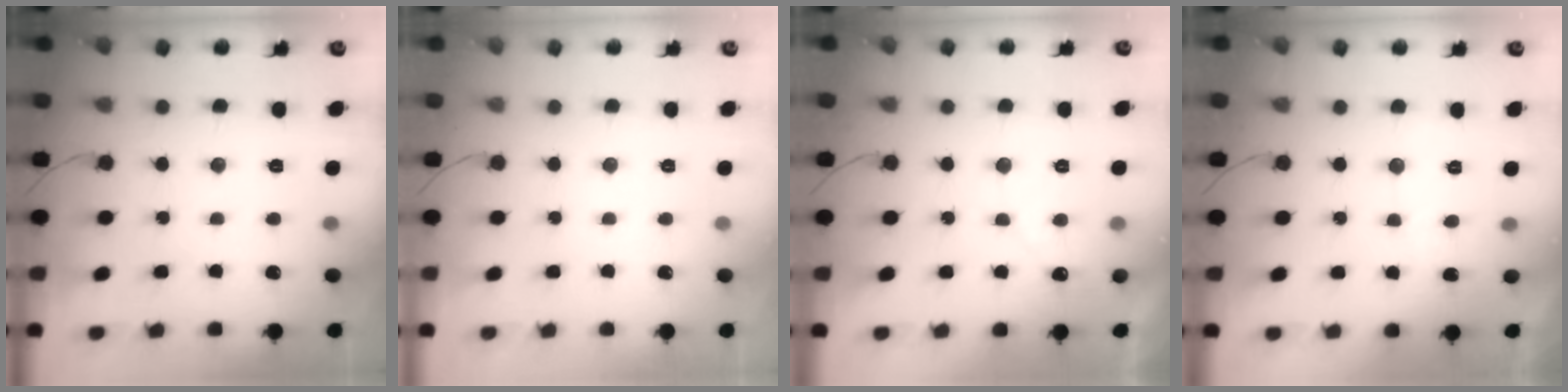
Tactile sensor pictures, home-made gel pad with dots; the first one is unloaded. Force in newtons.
{"total": 0.0}
{"total": 3.2, "press": 3.2, "slide": 0.1}
{"total": 2.8, "press": 2.8, "slide": 0.2}